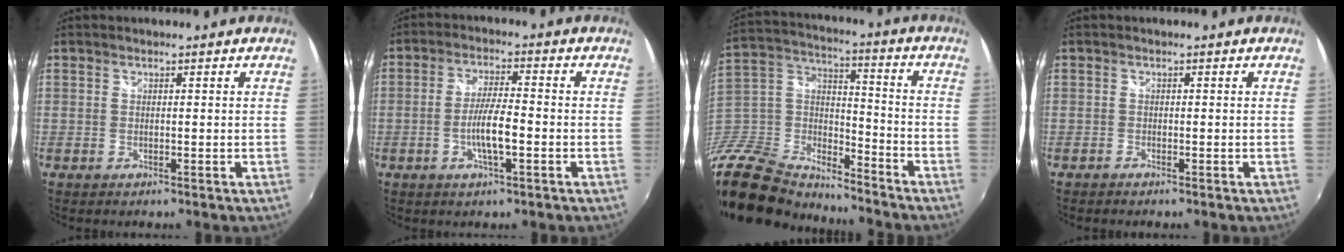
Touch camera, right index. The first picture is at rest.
{"total": 6.2, "force": [-2.0, 1.0, 5.8], "torque": [-0.110, -0.002, -0.036]}
{"total": 21.8, "force": [-17.3, 10.1, 8.7], "torque": [-0.227, 0.018, -0.318]}
{"total": 0.8, "force": [-0.7, 0.2, 0.1], "torque": [-0.006, -0.002, -0.016]}